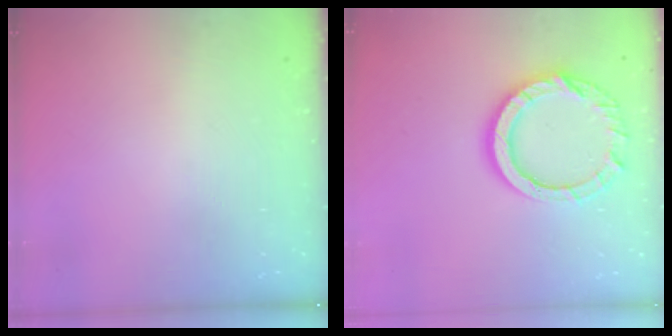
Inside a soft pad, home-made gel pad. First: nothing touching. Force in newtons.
{"total": 13.3, "press": 13.3, "slide": 1.3}